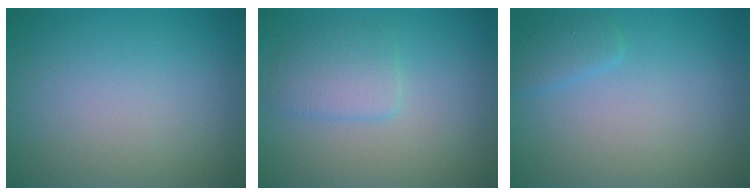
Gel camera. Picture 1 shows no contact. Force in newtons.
{"total": 2.4, "press": 2.3, "slide": 0.2}
{"total": 1.3, "press": 1.3, "slide": 0.2}